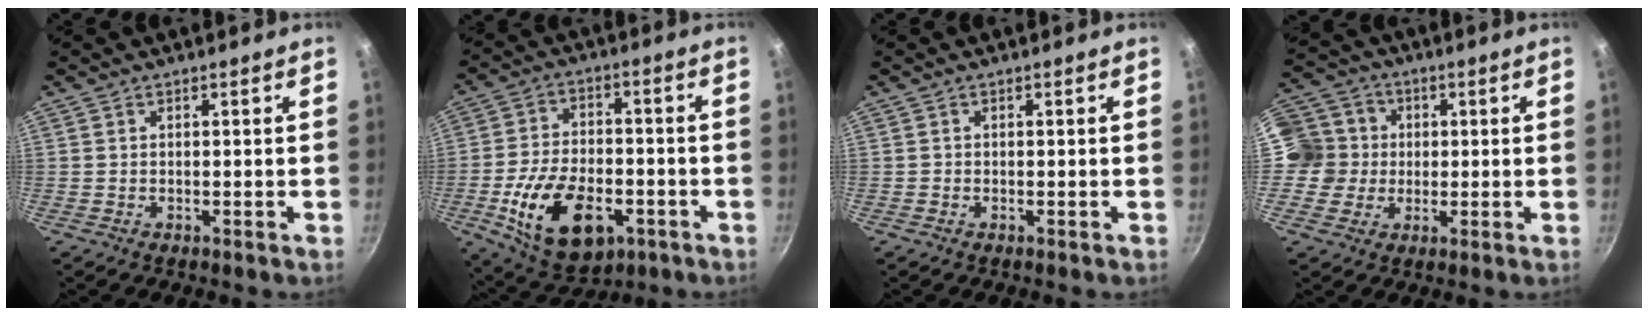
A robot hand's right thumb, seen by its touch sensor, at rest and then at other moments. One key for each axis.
{"total": 17.5, "fx": -6.0, "fy": 10.3, "fz": 12.9, "tx": -0.209, "ty": 0.016, "tz": -0.092}
{"total": 0.0}
{"total": 10.1, "fx": 0.6, "fy": 9.7, "fz": 2.6, "tx": -0.016, "ty": 0.018, "tz": -0.007}